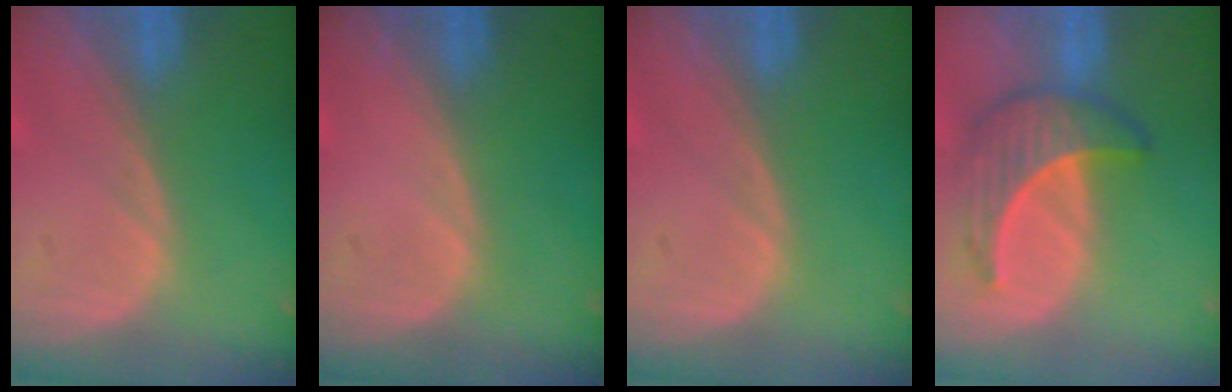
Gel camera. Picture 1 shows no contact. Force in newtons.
{"total": 0.0}
{"total": 0.0}
{"total": 6.4, "press": 6.2, "slide": 1.4}